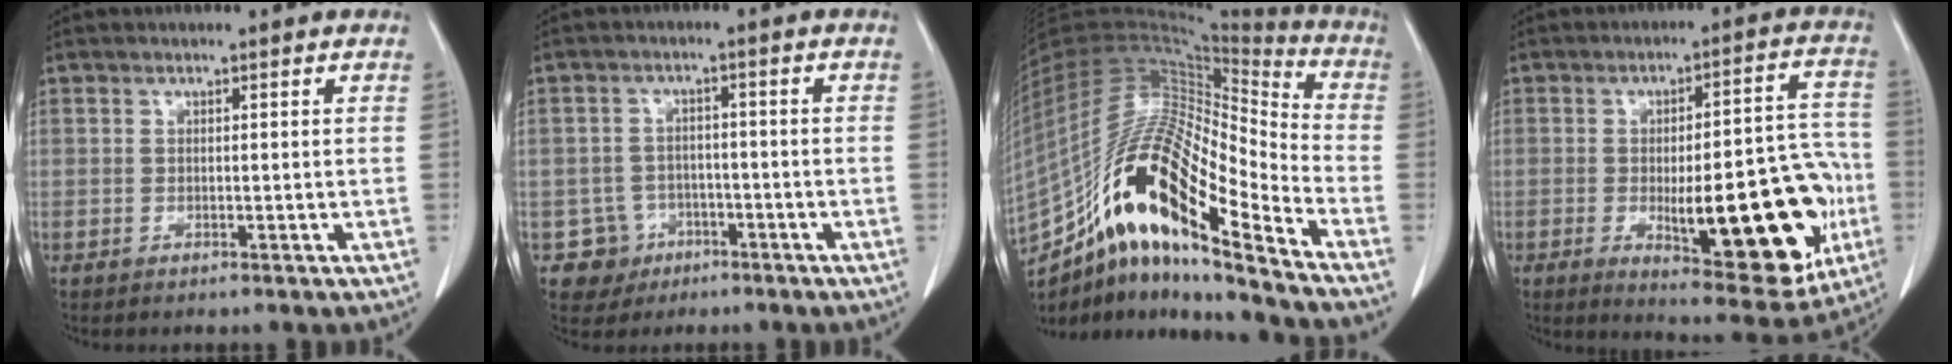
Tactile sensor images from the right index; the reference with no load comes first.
{"total": 4.8, "force": [-2.1, 4.3, -0.2], "torque": [0.009, 0.013, -0.027]}
{"total": 26.0, "force": [-15.5, 5.2, 20.3], "torque": [-0.407, -0.006, -0.278]}
{"total": 21.2, "force": [-5.3, 6.4, 19.5], "torque": [-0.205, 0.015, -0.051]}